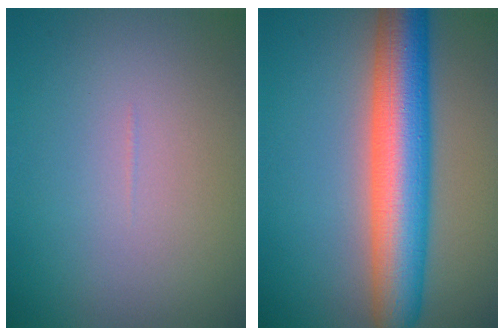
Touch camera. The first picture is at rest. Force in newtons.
{"total": 9.6, "press": 9.6, "slide": 0.3}